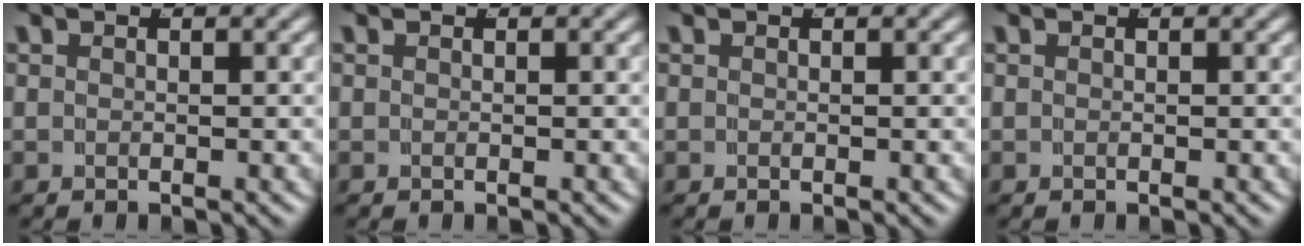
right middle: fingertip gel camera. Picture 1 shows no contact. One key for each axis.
{"total": 0.0}
{"total": 0.0}
{"total": 0.0}